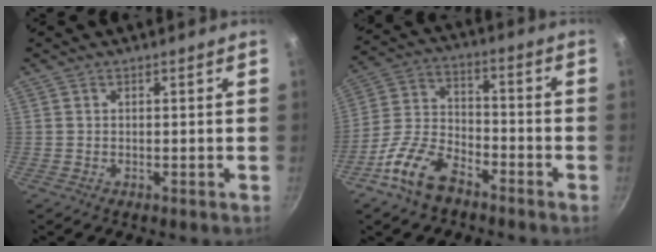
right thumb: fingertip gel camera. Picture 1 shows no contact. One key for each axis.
{"total": 12.3, "fx": -7.8, "fy": 6.4, "fz": 7.0, "tx": -0.125, "ty": 0.057, "tz": -0.161}